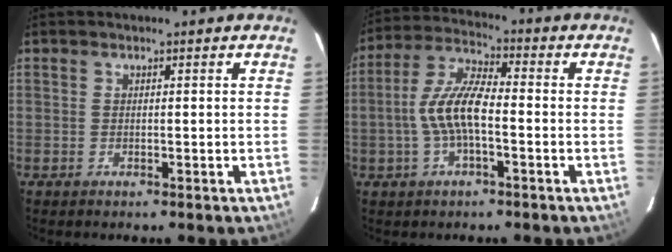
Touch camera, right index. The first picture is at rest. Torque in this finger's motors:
{"motor_torque": [0.59, -0.29, 0.63, 0.18]}